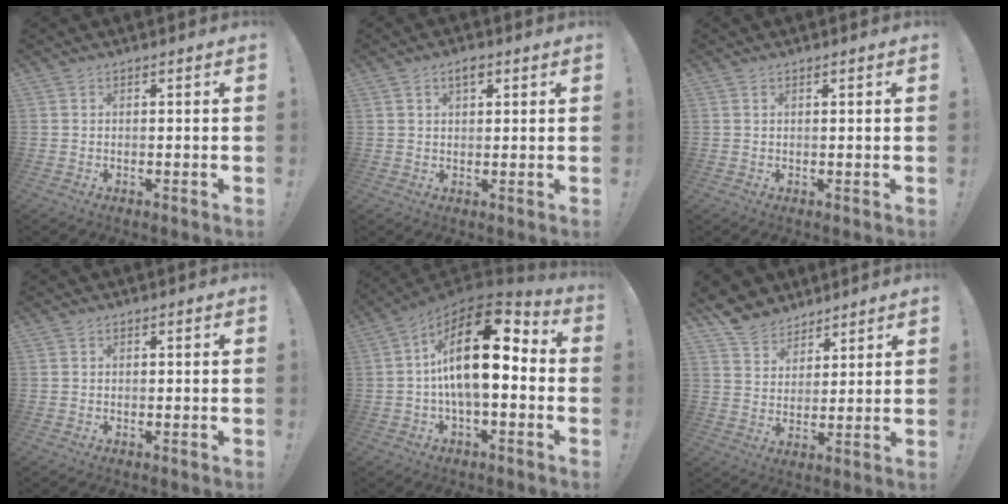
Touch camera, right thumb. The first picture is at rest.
{"total": 3.2, "force": [1.7, 1.7, 2.2], "torque": [-0.035, 0.001, 0.028]}
{"total": 0.7, "force": [0.3, -0.4, 0.6], "torque": [-0.006, -0.002, 0.004]}
{"total": 0.0}
{"total": 21.2, "force": [3.2, 9.4, 18.7], "torque": [-0.323, -0.009, 0.053]}
{"total": 8.1, "force": [6.6, 4.8, 0.7], "torque": [-0.019, -0.049, 0.131]}